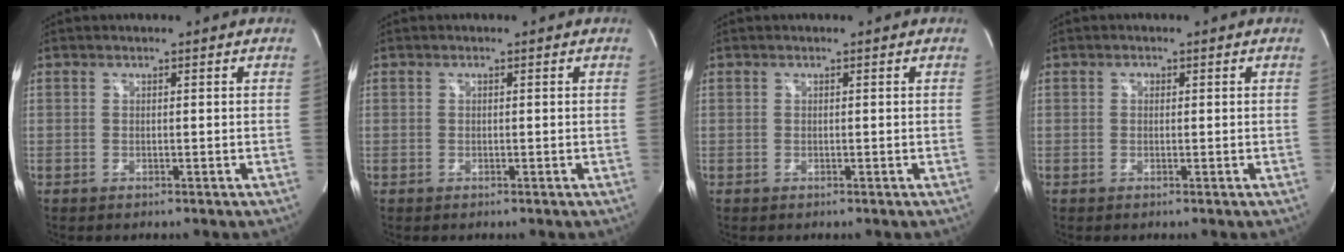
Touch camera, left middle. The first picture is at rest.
{"total": 0.0}
{"total": 0.0}
{"total": 0.6, "force": [0.1, 0.5, 0.3], "torque": [-0.003, 0.002, 0.001]}